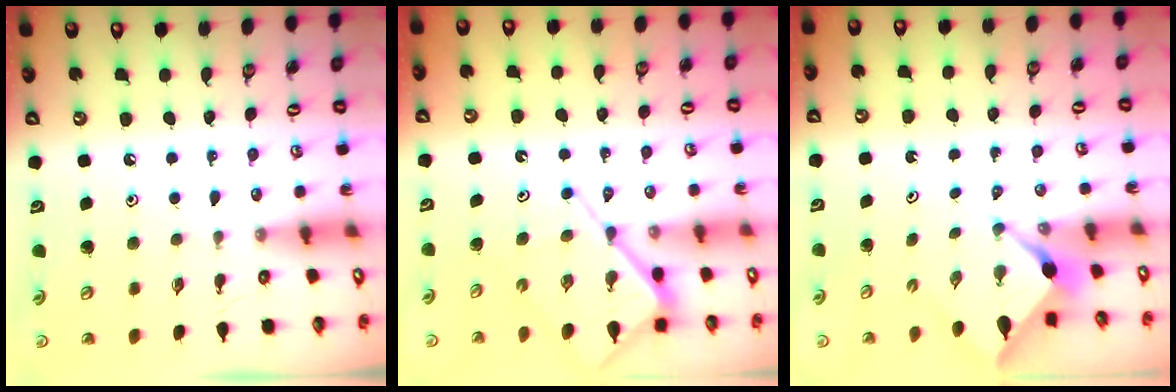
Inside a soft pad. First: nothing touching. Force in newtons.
{"total": 9.3, "press": 9.3, "slide": 1.1}
{"total": 2.4, "press": 2.4, "slide": 0.2}